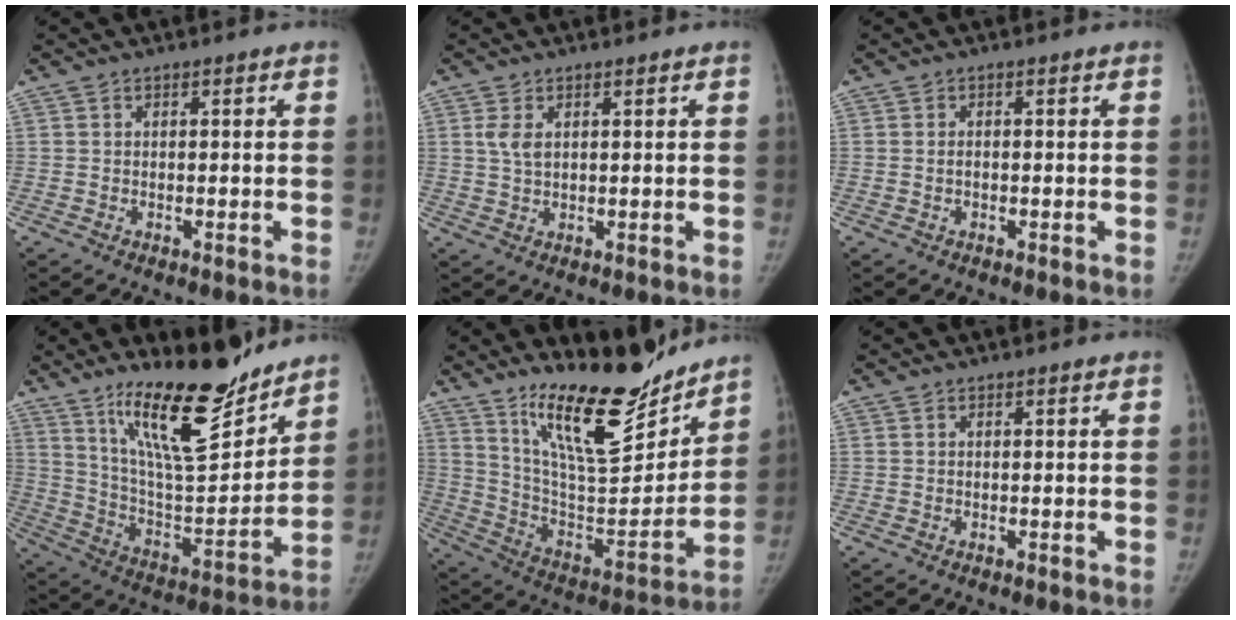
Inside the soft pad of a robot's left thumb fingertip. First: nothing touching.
{"total": 2.8, "force": [1.1, 1.6, 2.0], "torque": [-0.035, -0.004, 0.027]}
{"total": 0.7, "force": [-0.3, 0.4, 0.5], "torque": [-0.009, 0.002, -0.004]}
{"total": 21.5, "force": [15.8, 5.7, 13.5], "torque": [-0.180, -0.104, 0.271]}
{"total": 21.8, "force": [16.8, 6.5, 12.2], "torque": [-0.148, -0.120, 0.285]}
{"total": 0.0}